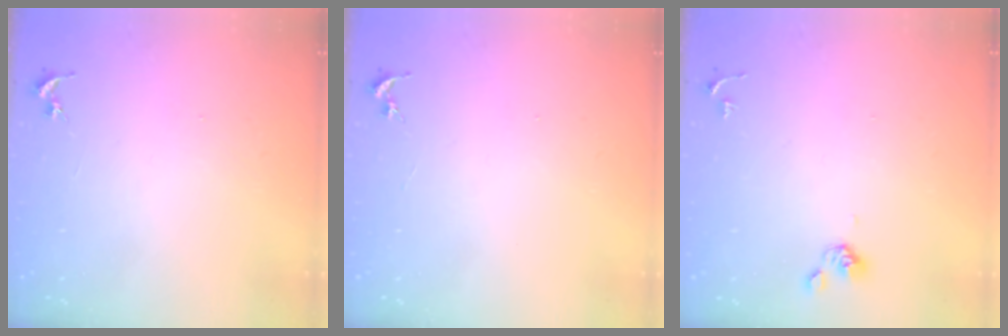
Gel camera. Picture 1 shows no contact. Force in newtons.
{"total": 0.0}
{"total": 5.1, "press": 4.9, "slide": 1.4}